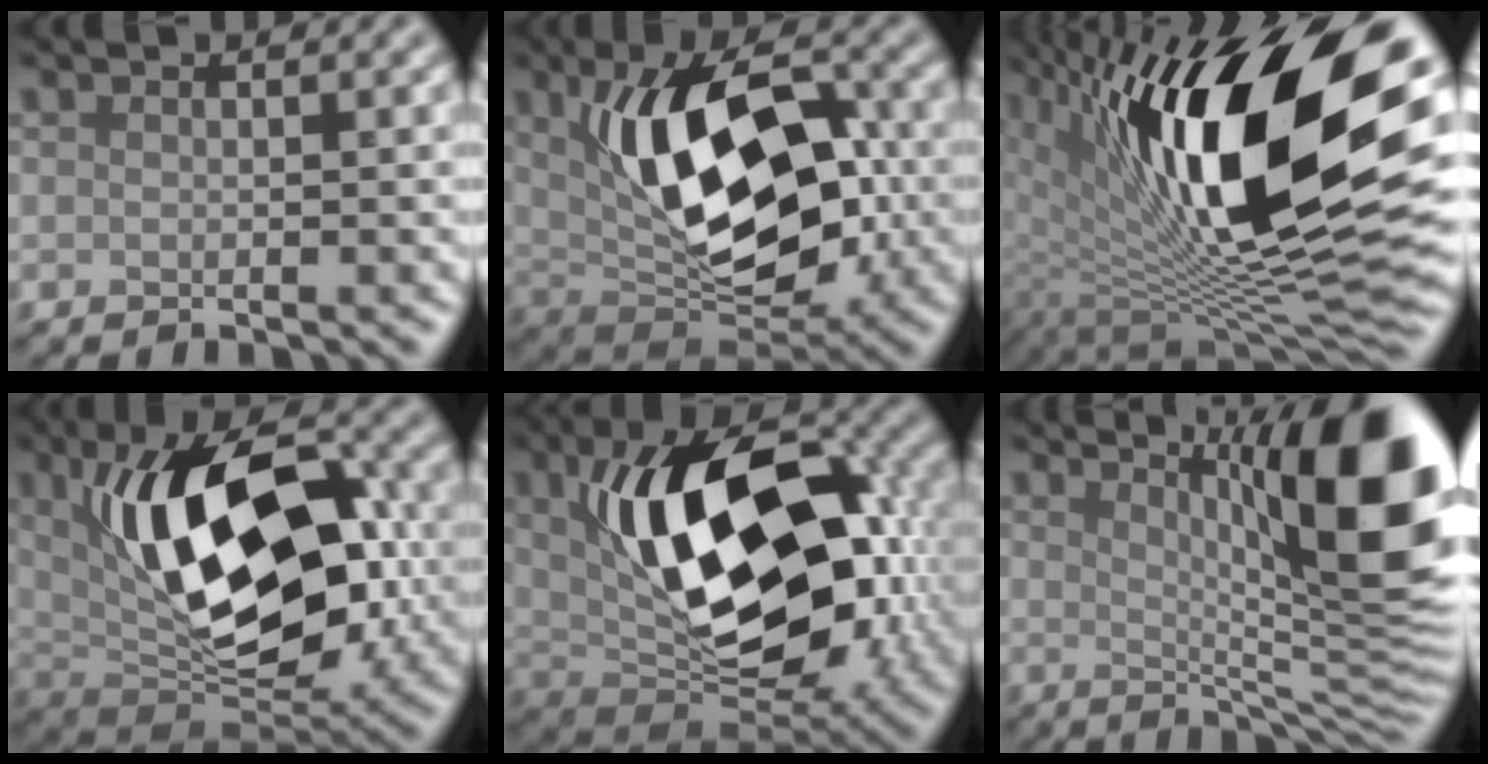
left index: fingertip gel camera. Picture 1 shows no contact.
{"total": 11.3, "force": [1.0, 5.8, 9.7], "torque": [-0.165, 0.010, 0.014]}
{"total": 17.8, "force": [4.7, 7.2, 15.6], "torque": [-0.254, -0.002, 0.079]}
{"total": 12.5, "force": [1.4, 6.1, 10.8], "torque": [-0.176, 0.011, 0.018]}
{"total": 13.8, "force": [1.3, 7.3, 11.6], "torque": [-0.191, 0.004, 0.022]}
{"total": 13.8, "force": [4.3, 3.3, 12.7], "torque": [-0.157, 0.000, 0.074]}